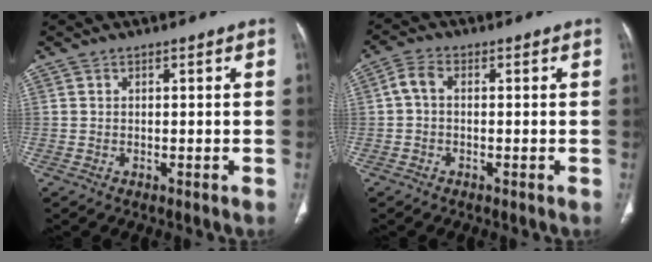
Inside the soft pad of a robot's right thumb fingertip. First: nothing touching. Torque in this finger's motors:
{"motor_torque": [0.01, 0.00, 0.56, -0.56, 0.00]}